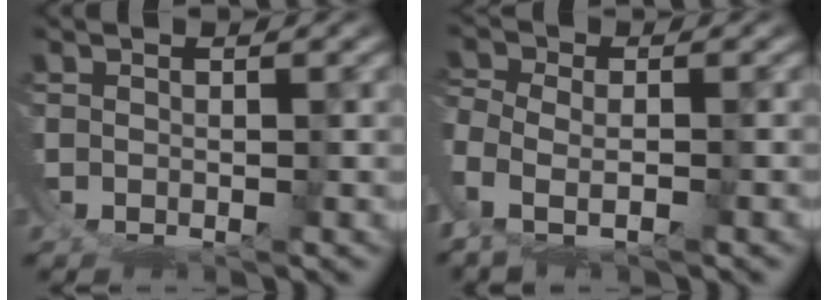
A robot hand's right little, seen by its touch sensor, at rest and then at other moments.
{"total": 2.7, "force": [-0.6, 1.4, 2.2], "torque": [-0.072, -0.018, -0.001]}